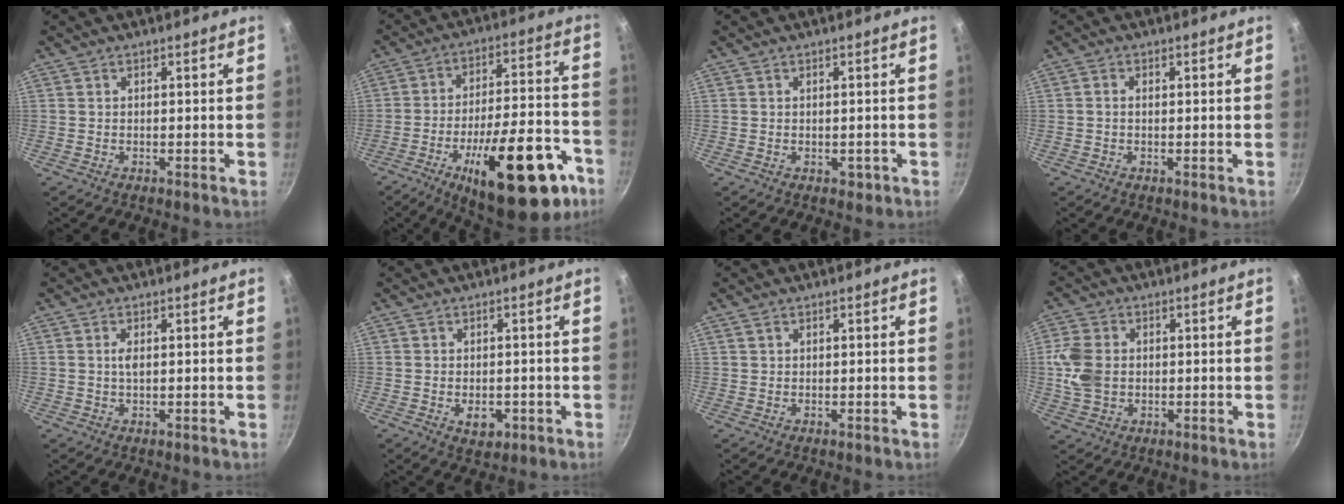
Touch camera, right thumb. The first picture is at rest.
{"total": 25.8, "force": [-12.4, 9.8, 20.4], "torque": [-0.247, 0.058, -0.174]}
{"total": 1.4, "force": [-0.3, 1.1, 0.8], "torque": [-0.006, 0.001, -0.003]}
{"total": 1.1, "force": [0.1, 0.8, 0.8], "torque": [-0.015, 0.004, -0.001]}
{"total": 1.6, "force": [0.2, 0.6, 1.4], "torque": [-0.030, 0.001, 0.005]}
{"total": 3.9, "force": [-1.0, 2.7, 2.6], "torque": [-0.027, 0.002, -0.007]}
{"total": 0.8, "force": [0.5, 0.6, 0.4], "torque": [-0.006, 0.000, 0.009]}
{"total": 7.9, "force": [0.3, 6.1, 5.1], "torque": [-0.097, 0.005, 0.004]}